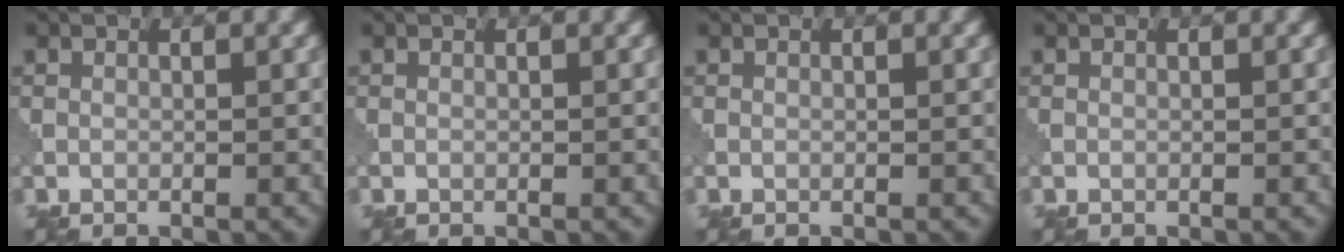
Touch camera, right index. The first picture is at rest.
{"total": 0.0}
{"total": 0.0}
{"total": 0.0}